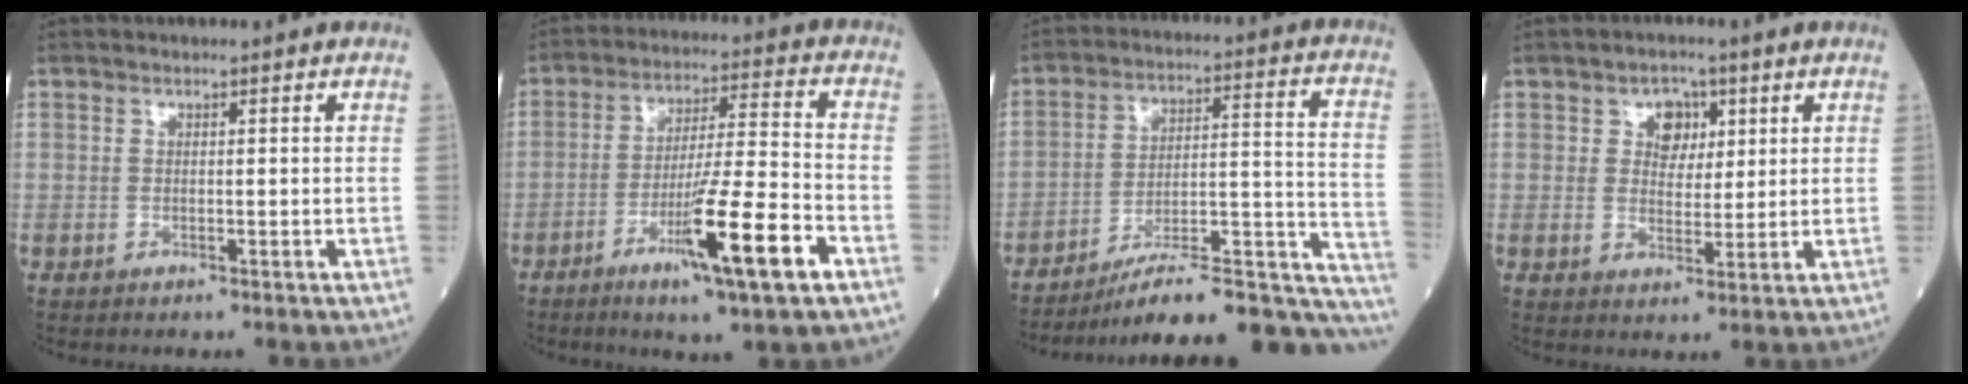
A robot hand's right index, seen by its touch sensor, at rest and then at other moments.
{"total": 13.5, "force": [-6.2, -0.2, 11.9], "torque": [-0.206, -0.018, -0.103]}
{"total": 23.9, "force": [-20.6, 3.3, 11.7], "torque": [-0.082, 0.034, -0.289]}
{"total": 4.3, "force": [1.9, 3.1, 2.3], "torque": [-0.032, 0.008, 0.034]}